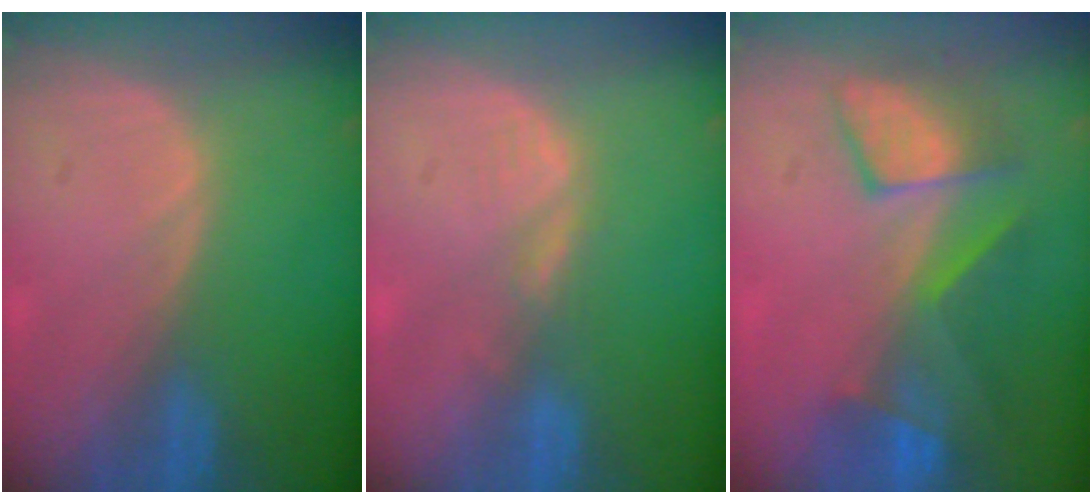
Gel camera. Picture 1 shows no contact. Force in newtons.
{"total": 1.6, "press": 1.6, "slide": 0.2}
{"total": 8.0, "press": 7.8, "slide": 1.8}